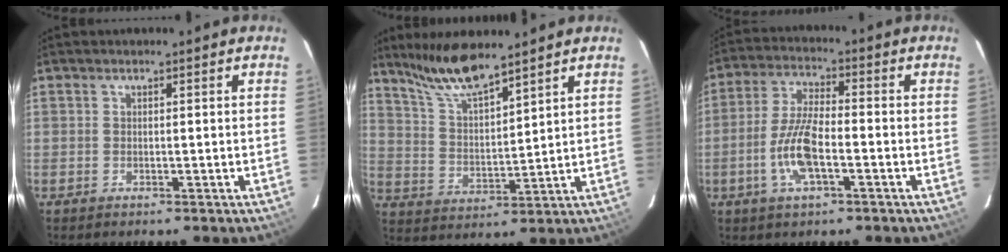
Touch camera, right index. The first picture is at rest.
{"total": 10.4, "force": [8.7, 1.4, 5.6], "torque": [-0.105, 0.005, 0.174]}
{"total": 9.5, "force": [-3.2, 2.9, 8.4], "torque": [-0.178, 0.002, -0.064]}